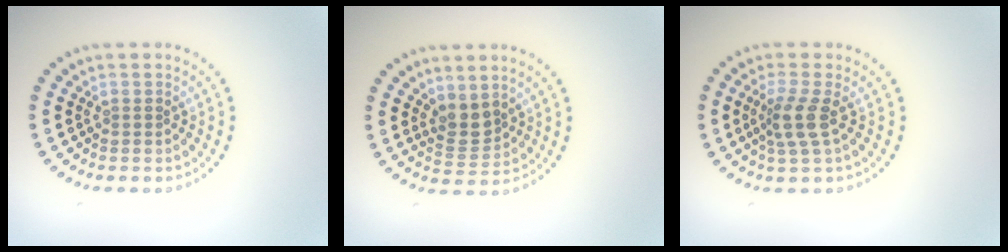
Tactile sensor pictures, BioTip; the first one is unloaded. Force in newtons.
{"total": 2.4, "press": 2.0, "slide": 1.3}
{"total": 2.8, "press": 2.1, "slide": 1.8}